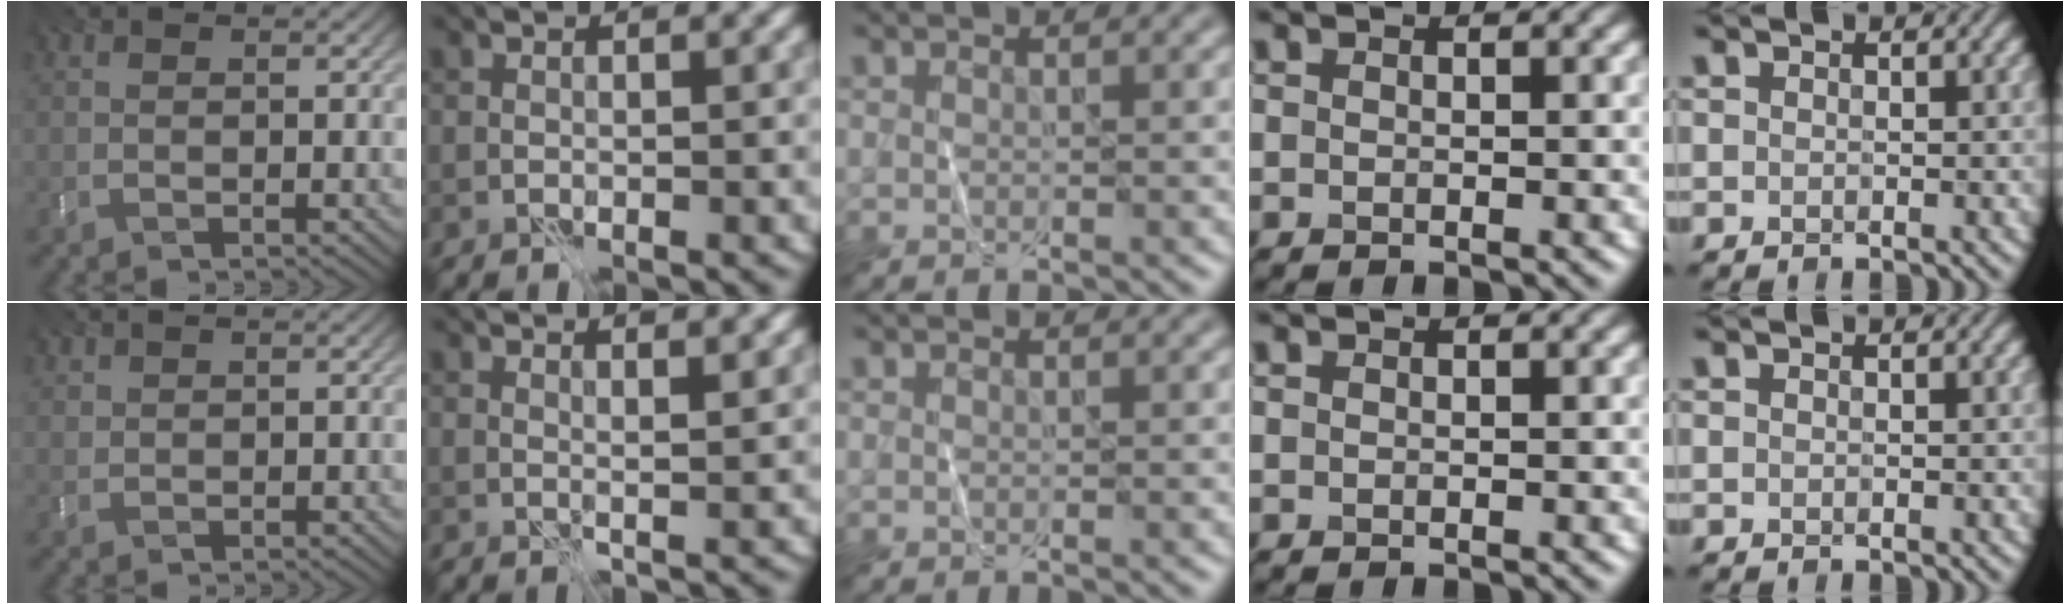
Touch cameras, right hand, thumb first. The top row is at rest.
{"thumb": {"total": 1.2, "force": [1.0, 0.6, 0.2], "torque": [-0.007, -0.001, 0.022]}, "index": {"total": 2.3, "force": [1.5, 0.5, 1.7], "torque": [-0.020, 0.004, 0.010]}}